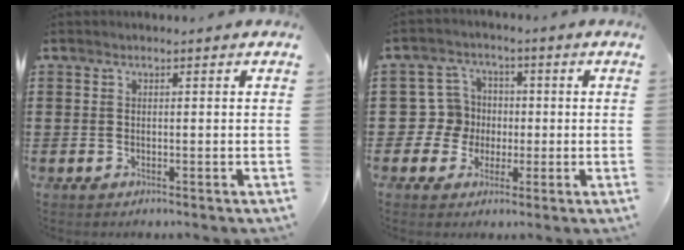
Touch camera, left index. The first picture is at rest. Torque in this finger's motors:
{"motor_torque": [-0.43, 0.57, -0.08, 0.00]}